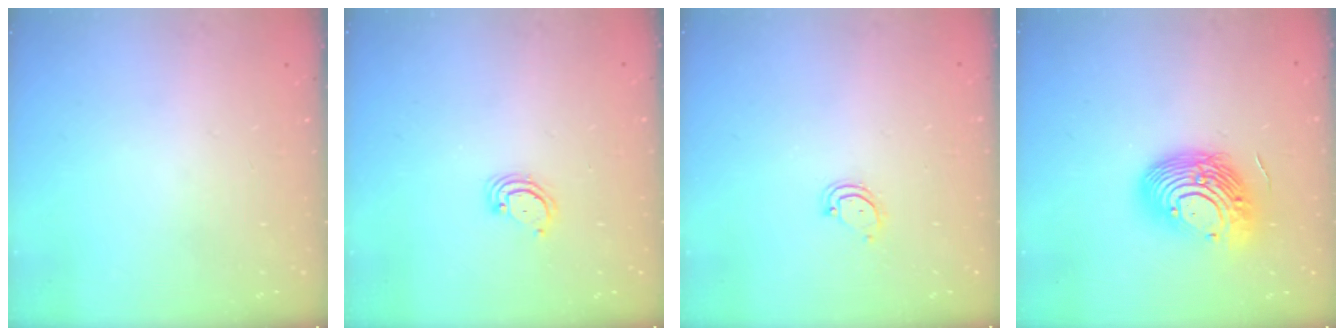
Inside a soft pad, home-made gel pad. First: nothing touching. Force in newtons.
{"total": 2.9, "press": 2.9, "slide": 0.3}
{"total": 3.8, "press": 3.8, "slide": 0.4}
{"total": 15.1, "press": 14.8, "slide": 2.7}